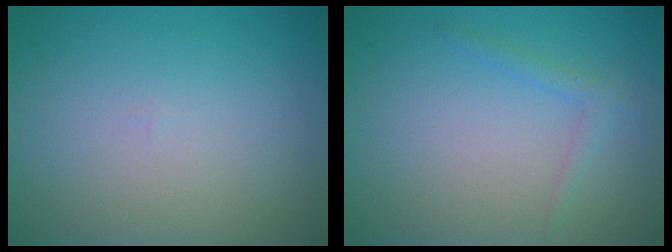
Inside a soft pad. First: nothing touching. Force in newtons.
{"total": 1.3, "press": 1.2, "slide": 0.1}